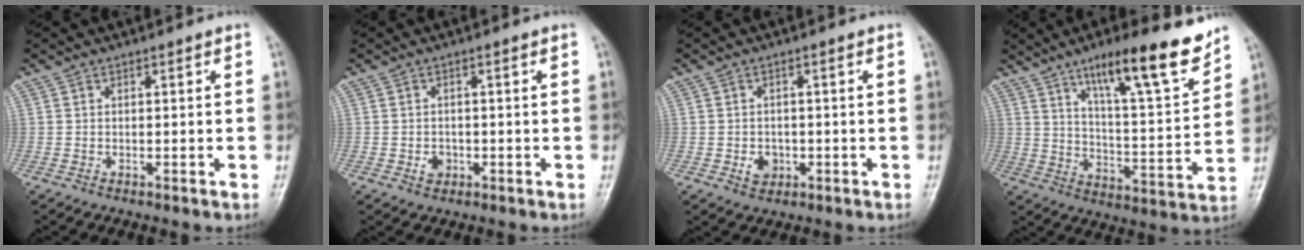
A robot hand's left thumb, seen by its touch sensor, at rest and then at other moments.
{"total": 2.1, "force": [-0.7, 1.8, 0.9], "torque": [-0.006, 0.003, -0.007]}
{"total": 3.1, "force": [-0.8, 2.6, 1.5], "torque": [-0.011, 0.003, -0.007]}
{"total": 17.6, "force": [11.8, 3.4, 12.6], "torque": [-0.169, -0.065, 0.192]}